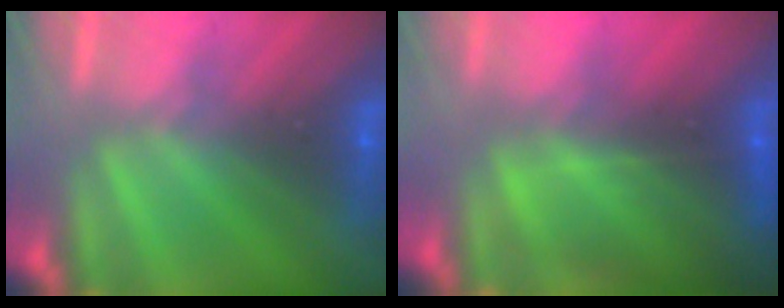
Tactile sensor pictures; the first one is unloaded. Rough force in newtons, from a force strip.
{"total": 8.6}